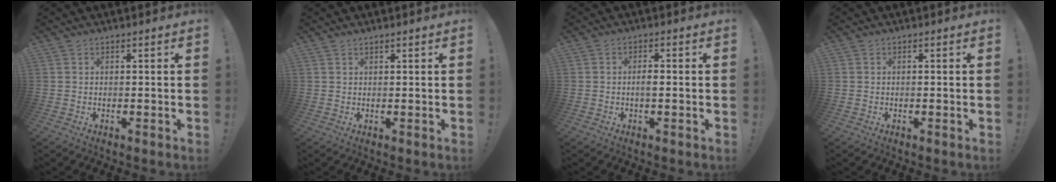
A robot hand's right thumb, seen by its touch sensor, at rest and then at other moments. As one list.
[{"total": 0.8, "force": [0.7, 0.1, 0.4], "torque": [-0.013, 0.004, 0.013]}, {"total": 2.6, "force": [-0.5, 0.8, 2.4], "torque": [-0.034, 0.002, -0.011]}, {"total": 0.0}]